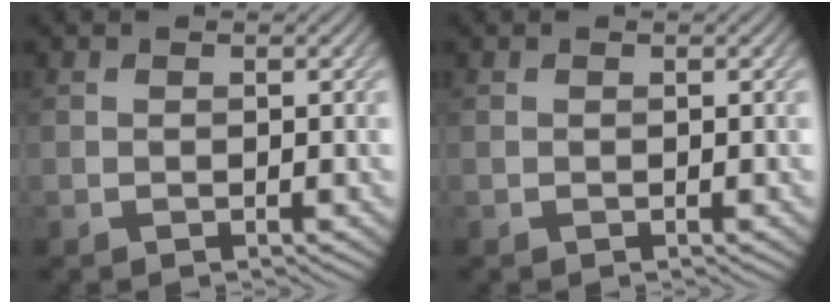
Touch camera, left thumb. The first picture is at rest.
{"total": 0.0}